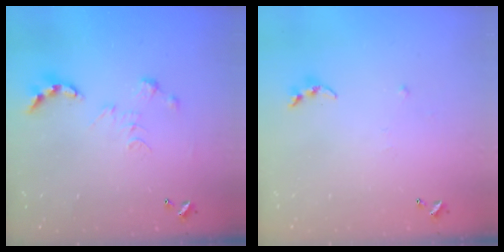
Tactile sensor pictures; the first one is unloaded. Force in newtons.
{"total": 5.4, "press": 5.4, "slide": 0.6}